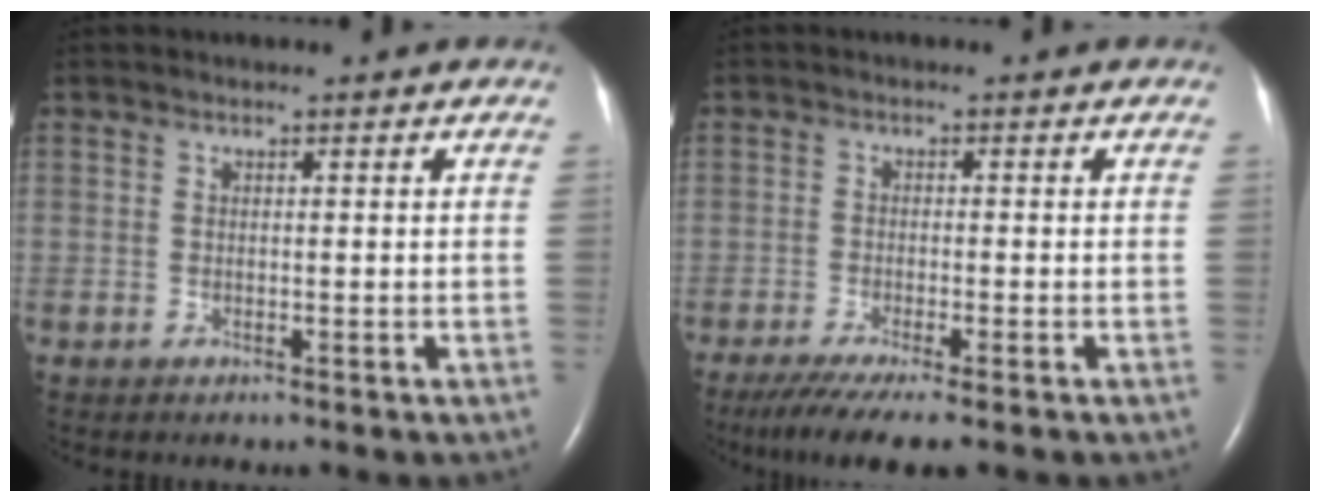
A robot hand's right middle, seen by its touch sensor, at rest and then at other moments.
{"total": 7.6, "force": [-5.6, 0.5, 5.1], "torque": [-0.086, -0.021, -0.091]}